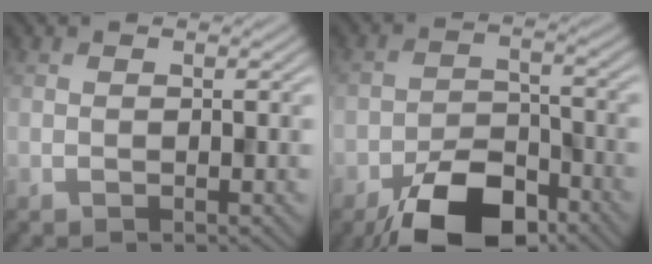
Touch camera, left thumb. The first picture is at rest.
{"total": 10.1, "force": [-7.0, 4.5, 5.8], "torque": [-0.090, -0.007, -0.132]}